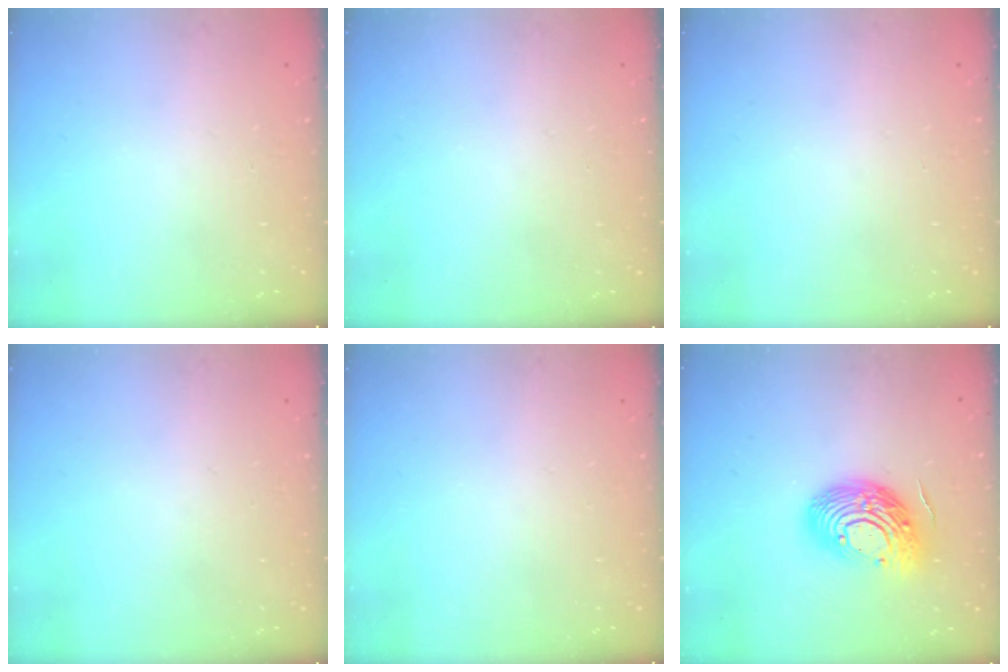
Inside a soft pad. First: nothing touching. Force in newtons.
{"total": 0.0}
{"total": 0.0}
{"total": 0.0}
{"total": 0.0}
{"total": 16.1, "press": 16.1, "slide": 1.3}